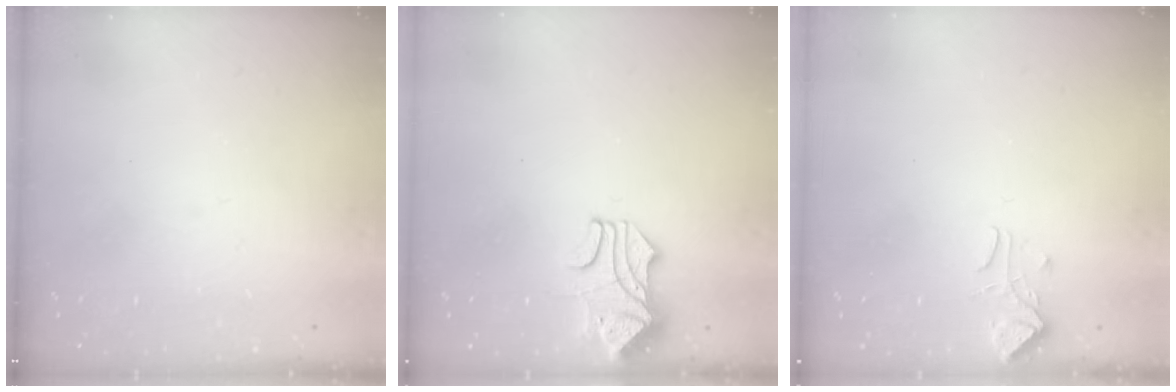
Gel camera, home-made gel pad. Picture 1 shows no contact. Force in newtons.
{"total": 1.7, "press": 1.2, "slide": 1.1}
{"total": 0.9, "press": 0.5, "slide": 0.8}